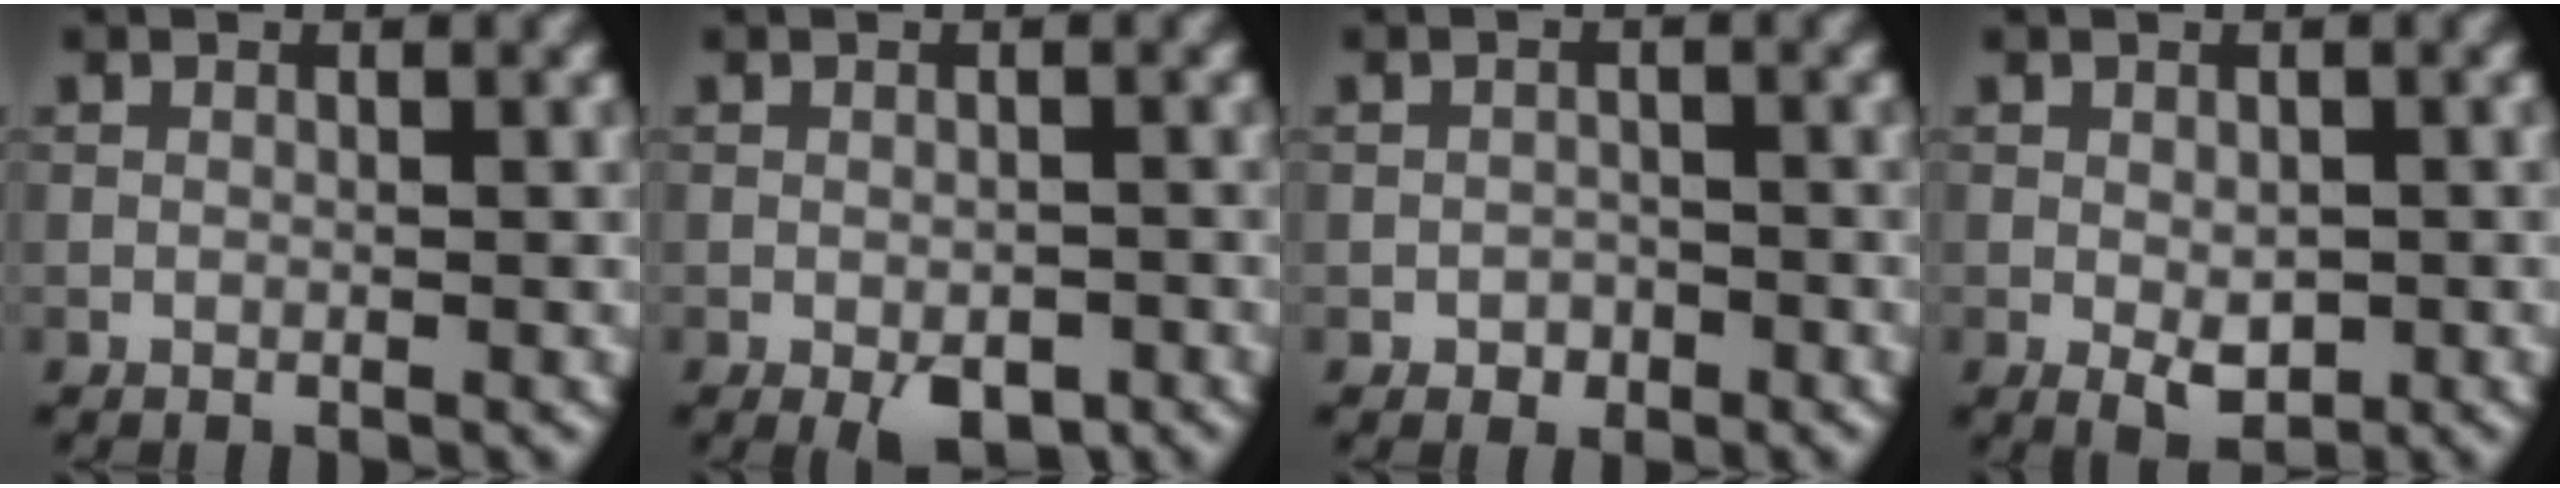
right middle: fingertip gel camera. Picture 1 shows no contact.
{"total": 3.1, "force": [-1.5, 1.5, 2.3], "torque": [-0.034, -0.007, -0.019]}
{"total": 1.3, "force": [-0.7, 1.0, 0.4], "torque": [-0.001, 0.000, -0.013]}
{"total": 2.8, "force": [-0.6, 1.5, 2.2], "torque": [-0.035, -0.008, -0.006]}